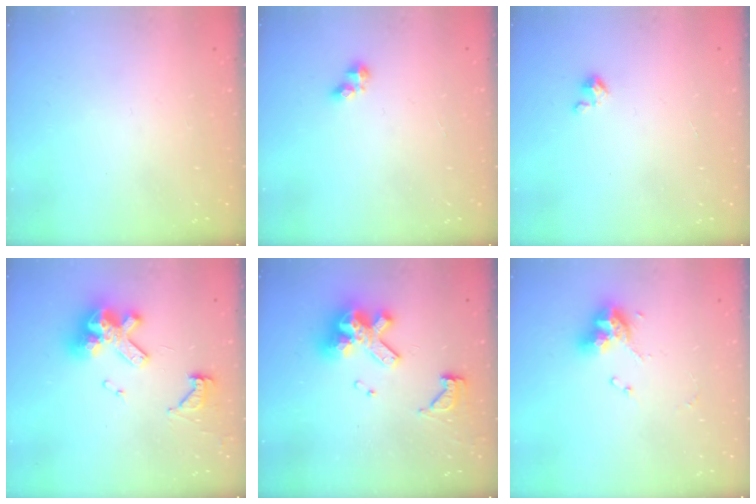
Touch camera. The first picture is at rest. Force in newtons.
{"total": 3.6, "press": 3.6, "slide": 0.3}
{"total": 2.5, "press": 2.5, "slide": 0.3}
{"total": 14.7, "press": 14.6, "slide": 1.7}
{"total": 13.5, "press": 13.4, "slide": 1.5}
{"total": 10.6, "press": 10.6, "slide": 0.8}